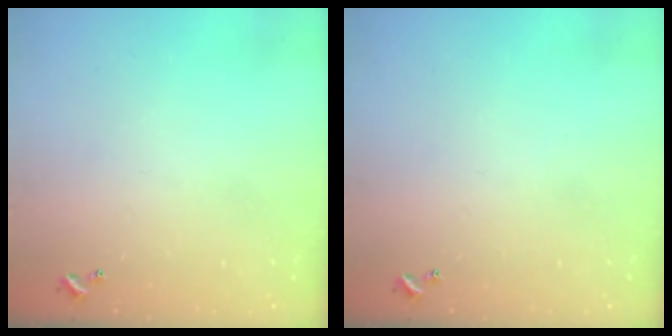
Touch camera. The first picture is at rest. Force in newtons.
{"total": 0.0}